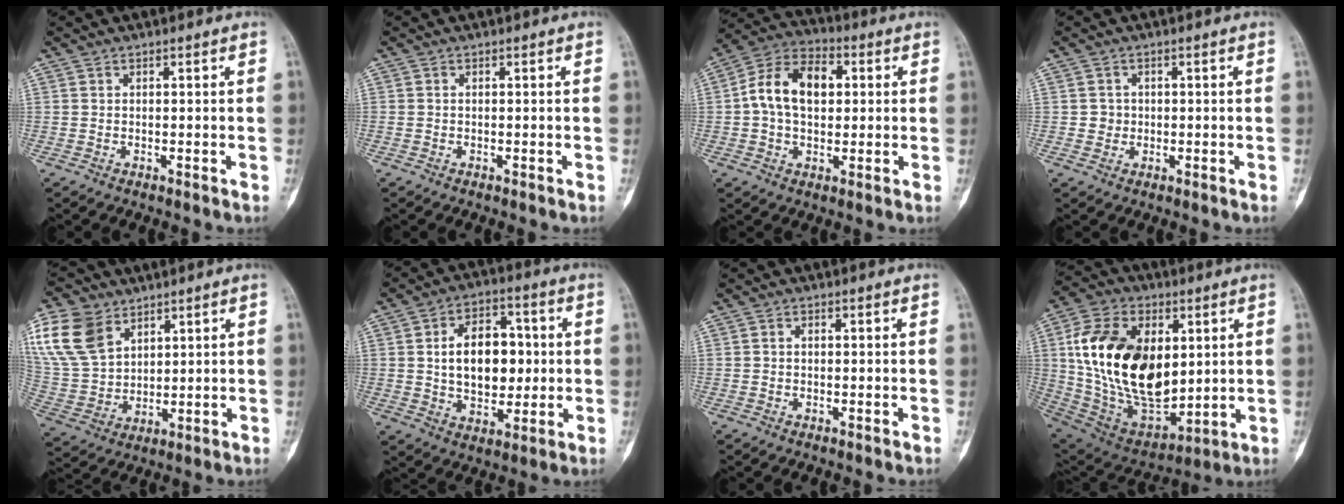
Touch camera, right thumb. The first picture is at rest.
{"total": 0.0}
{"total": 12.8, "force": [1.5, 8.4, 9.5], "torque": [-0.154, 0.026, 0.017]}
{"total": 1.9, "force": [-0.1, 1.9, 0.4], "torque": [0.005, 0.006, -0.003]}
{"total": 15.2, "force": [7.7, 10.3, 8.1], "torque": [-0.162, -0.014, 0.163]}
{"total": 14.3, "force": [1.2, 9.3, 10.7], "torque": [-0.131, 0.014, 0.024]}
{"total": 0.7, "force": [0.0, 0.5, 0.5], "torque": [-0.010, 0.002, -0.002]}
{"total": 26.6, "force": [4.2, 16.0, 20.8], "torque": [-0.364, -0.023, 0.088]}